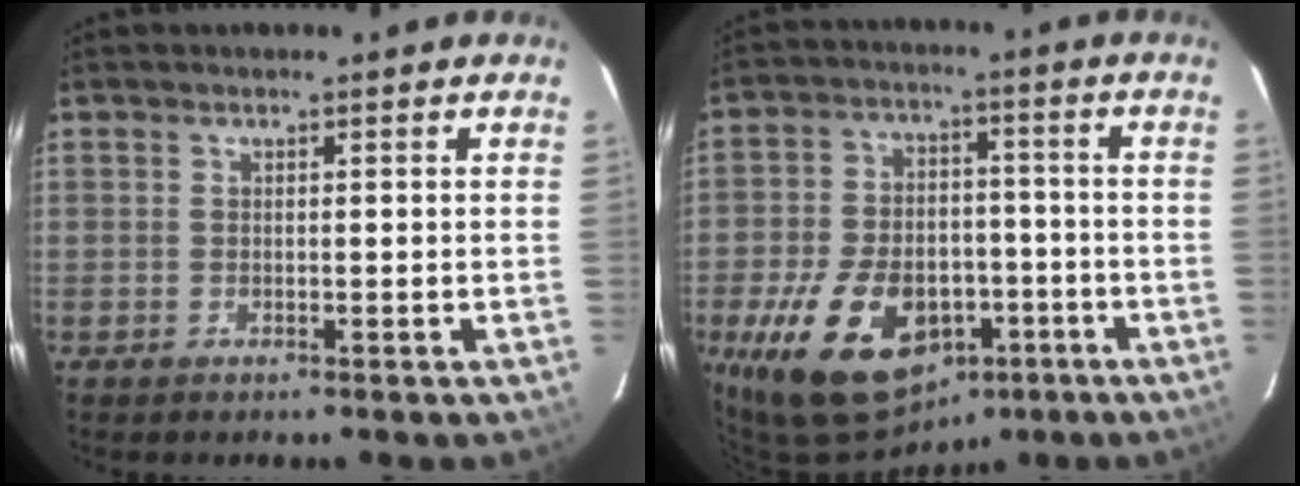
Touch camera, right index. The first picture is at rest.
{"total": 18.9, "force": [-9.2, 11.6, 11.7], "torque": [-0.241, 0.005, -0.132]}